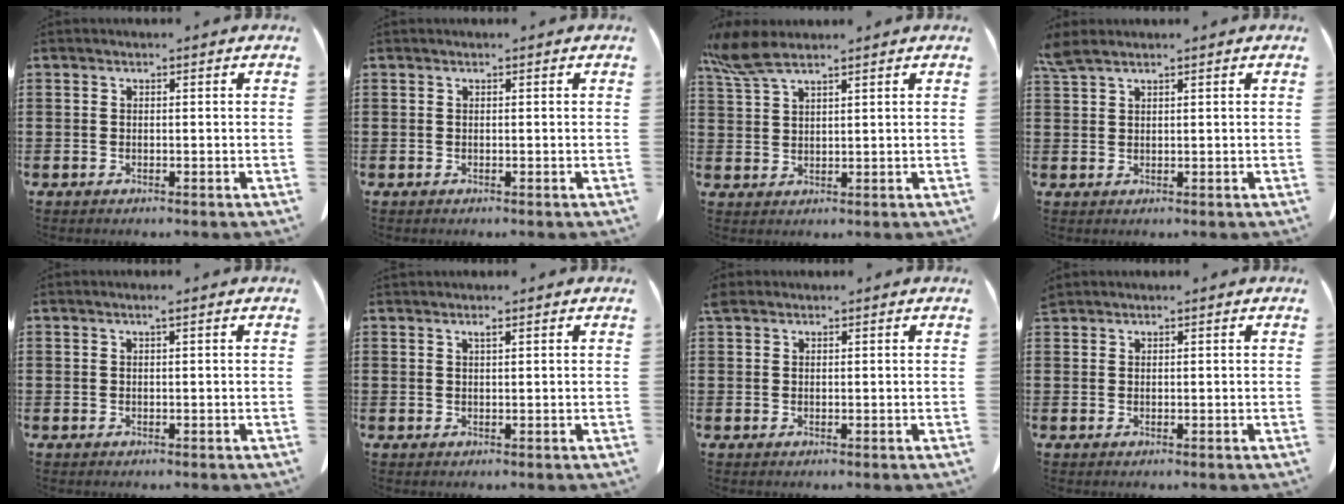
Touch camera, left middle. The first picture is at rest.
{"total": 0.0}
{"total": 6.0, "force": [4.4, 1.4, 3.8], "torque": [-0.100, -0.011, 0.078]}
{"total": 2.4, "force": [2.0, 0.4, 1.4], "torque": [-0.033, -0.002, 0.038]}
{"total": 0.8, "force": [0.5, -0.1, 0.7], "torque": [-0.012, -0.003, 0.010]}
{"total": 0.9, "force": [0.6, 0.1, 0.6], "torque": [-0.013, -0.002, 0.012]}
{"total": 1.2, "force": [1.0, 0.5, 0.4], "torque": [-0.011, 0.000, 0.022]}
{"total": 1.0, "force": [1.0, 0.1, 0.0], "torque": [-0.004, -0.002, 0.022]}